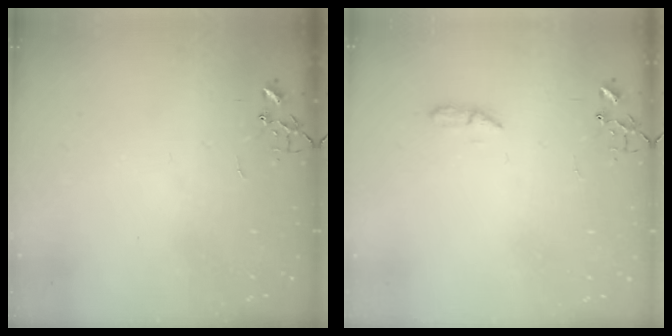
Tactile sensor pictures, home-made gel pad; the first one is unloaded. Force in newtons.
{"total": 4.5, "press": 4.4, "slide": 0.6}